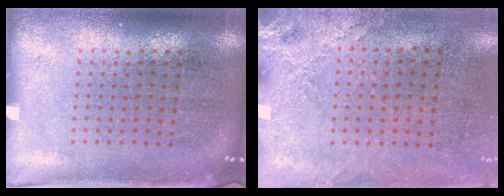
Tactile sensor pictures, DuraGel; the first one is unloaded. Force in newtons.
{"total": 2.4, "press": 2.1, "slide": 1.2}